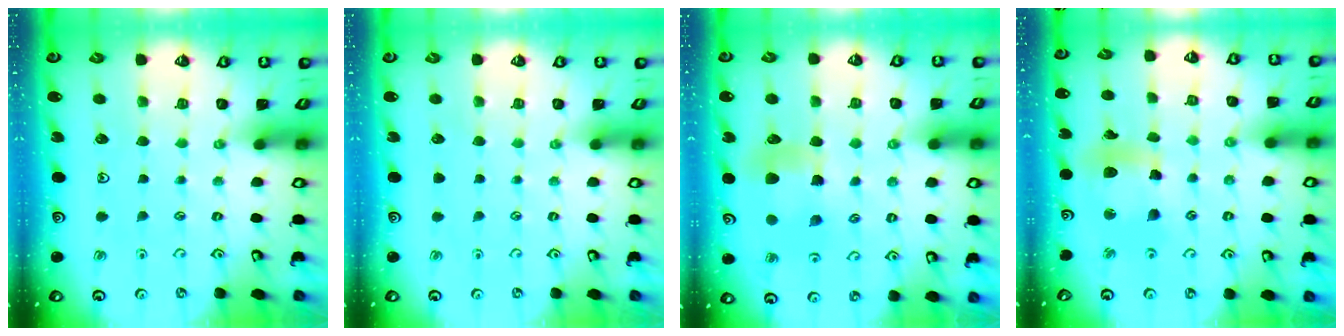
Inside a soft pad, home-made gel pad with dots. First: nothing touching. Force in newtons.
{"total": 0.0}
{"total": 7.0, "press": 7.0, "slide": 1.0}
{"total": 12.0, "press": 11.7, "slide": 2.6}